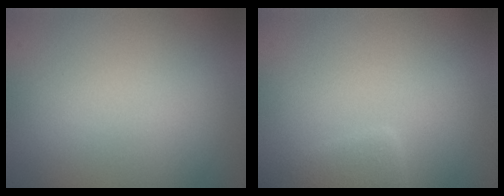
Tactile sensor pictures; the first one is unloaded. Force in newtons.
{"total": 2.9, "press": 2.9, "slide": 0.3}